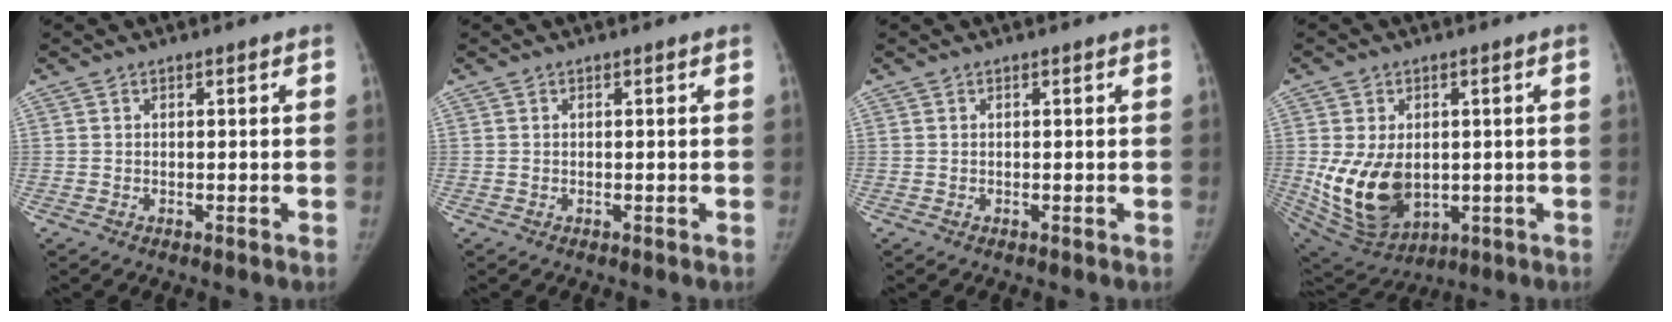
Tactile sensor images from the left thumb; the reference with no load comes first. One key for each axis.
{"total": 0.0}
{"total": 0.0}
{"total": 14.5, "fx": -1.0, "fy": 10.0, "fz": 10.5, "tx": -0.171, "ty": -0.013, "tz": 0.016}